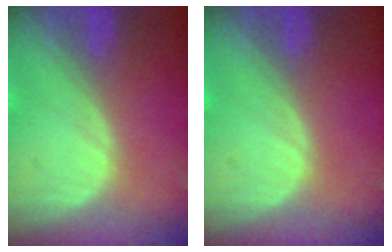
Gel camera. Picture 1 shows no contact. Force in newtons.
{"total": 0.0}